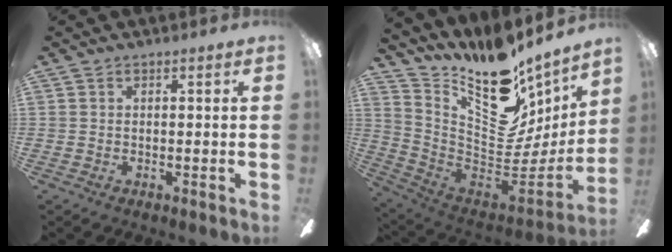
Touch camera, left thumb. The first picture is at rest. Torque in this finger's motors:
{"motor_torque": [0.48, 0.20, 0.78, -1.99, 0.10]}